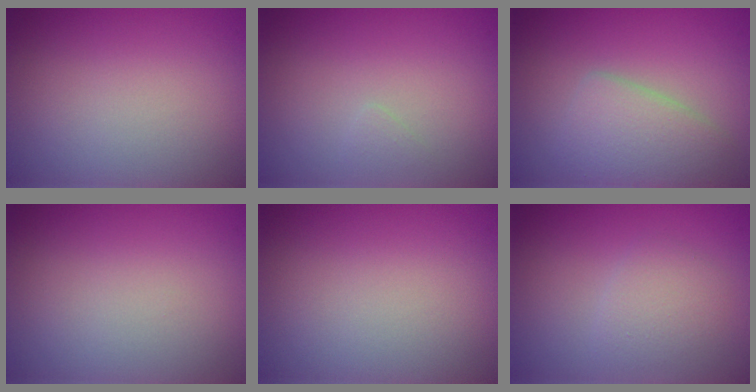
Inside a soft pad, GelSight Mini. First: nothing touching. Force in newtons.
{"total": 0.5, "press": 0.5, "slide": 0.0}
{"total": 3.6, "press": 3.6, "slide": 0.3}
{"total": 0.0}
{"total": 0.0}
{"total": 1.9, "press": 1.9, "slide": 0.1}